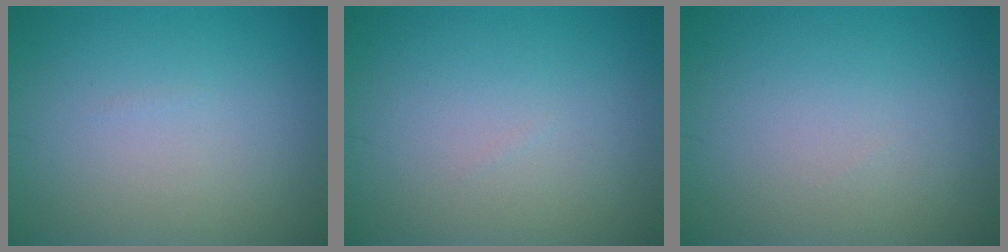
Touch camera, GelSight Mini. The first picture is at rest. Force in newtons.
{"total": 0.0}
{"total": 0.0}